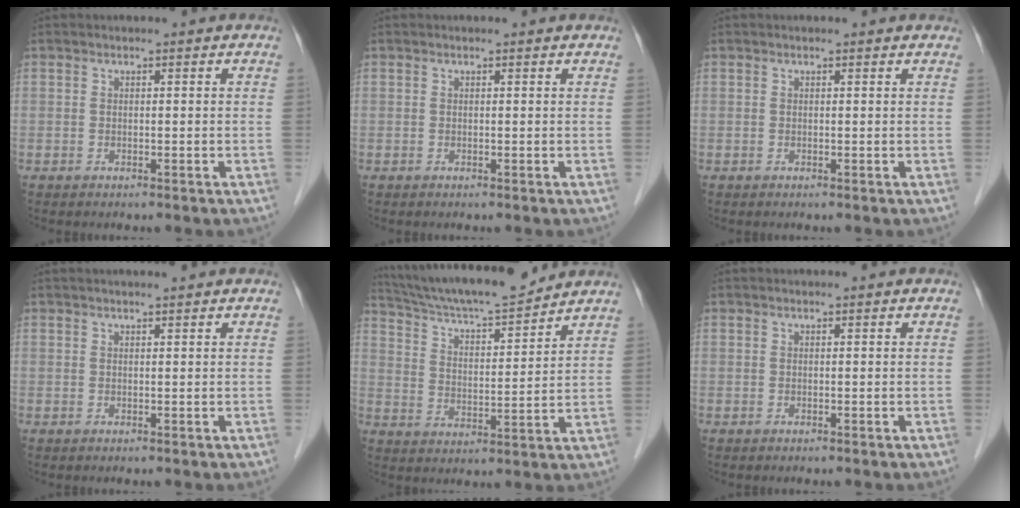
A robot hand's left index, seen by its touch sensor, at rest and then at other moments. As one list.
[{"total": 0.9, "force": [0.7, 0.5, 0.1], "torque": [0.003, 0.009, 0.009]}, {"total": 1.6, "force": [1.4, 0.7, 0.3], "torque": [0.004, 0.012, 0.014]}, {"total": 2.3, "force": [1.9, 0.4, 1.2], "torque": [-0.007, 0.012, 0.029]}, {"total": 15.8, "force": [14.6, 1.5, 5.8], "torque": [-0.101, 0.005, 0.244]}, {"total": 0.0}]